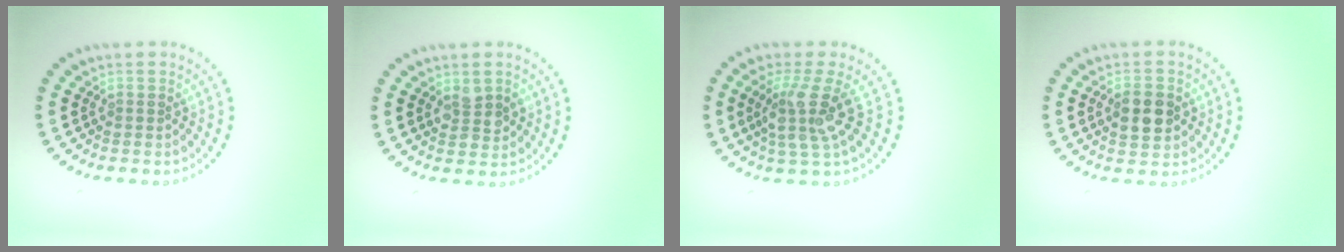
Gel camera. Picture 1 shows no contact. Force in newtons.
{"total": 2.1, "press": 2.0, "slide": 0.3}
{"total": 3.8, "press": 2.9, "slide": 2.6}
{"total": 3.7, "press": 3.7, "slide": 0.1}